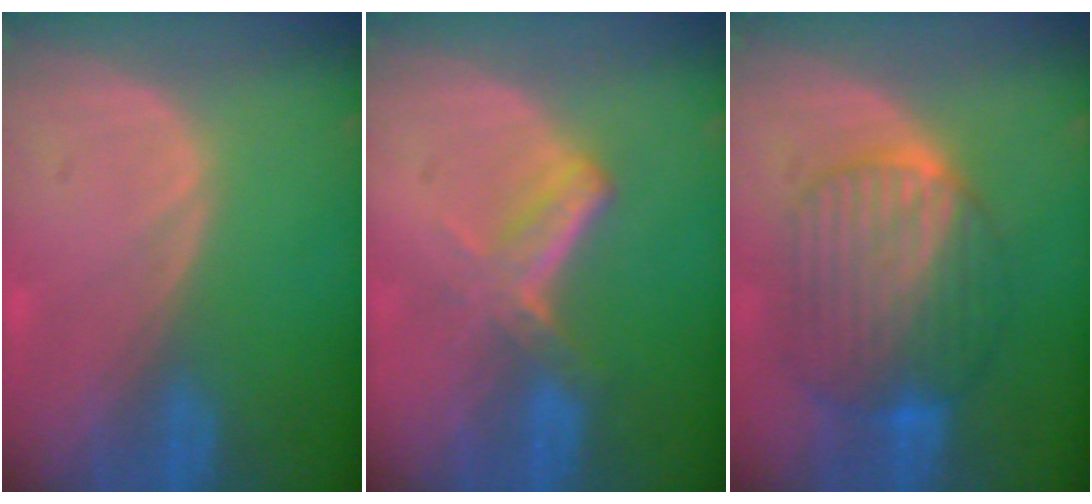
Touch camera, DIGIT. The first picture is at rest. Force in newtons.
{"total": 5.6, "press": 4.8, "slide": 2.8}
{"total": 9.7, "press": 9.7, "slide": 1.0}